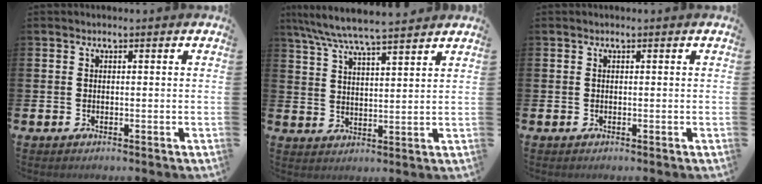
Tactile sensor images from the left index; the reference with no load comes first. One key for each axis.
{"total": 7.1, "fx": 6.7, "fy": 0.4, "fz": 2.4, "tx": -0.070, "ty": -0.033, "tz": 0.119}
{"total": 0.0}